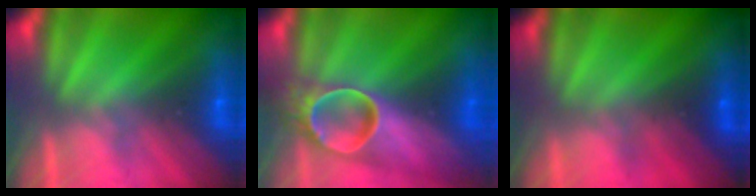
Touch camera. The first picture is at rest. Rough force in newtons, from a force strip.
{"total": 5.7}
{"total": 2.2}